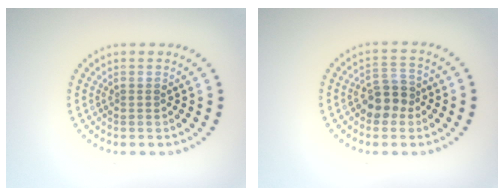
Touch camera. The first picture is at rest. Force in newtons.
{"total": 3.4, "press": 3.2, "slide": 1.1}